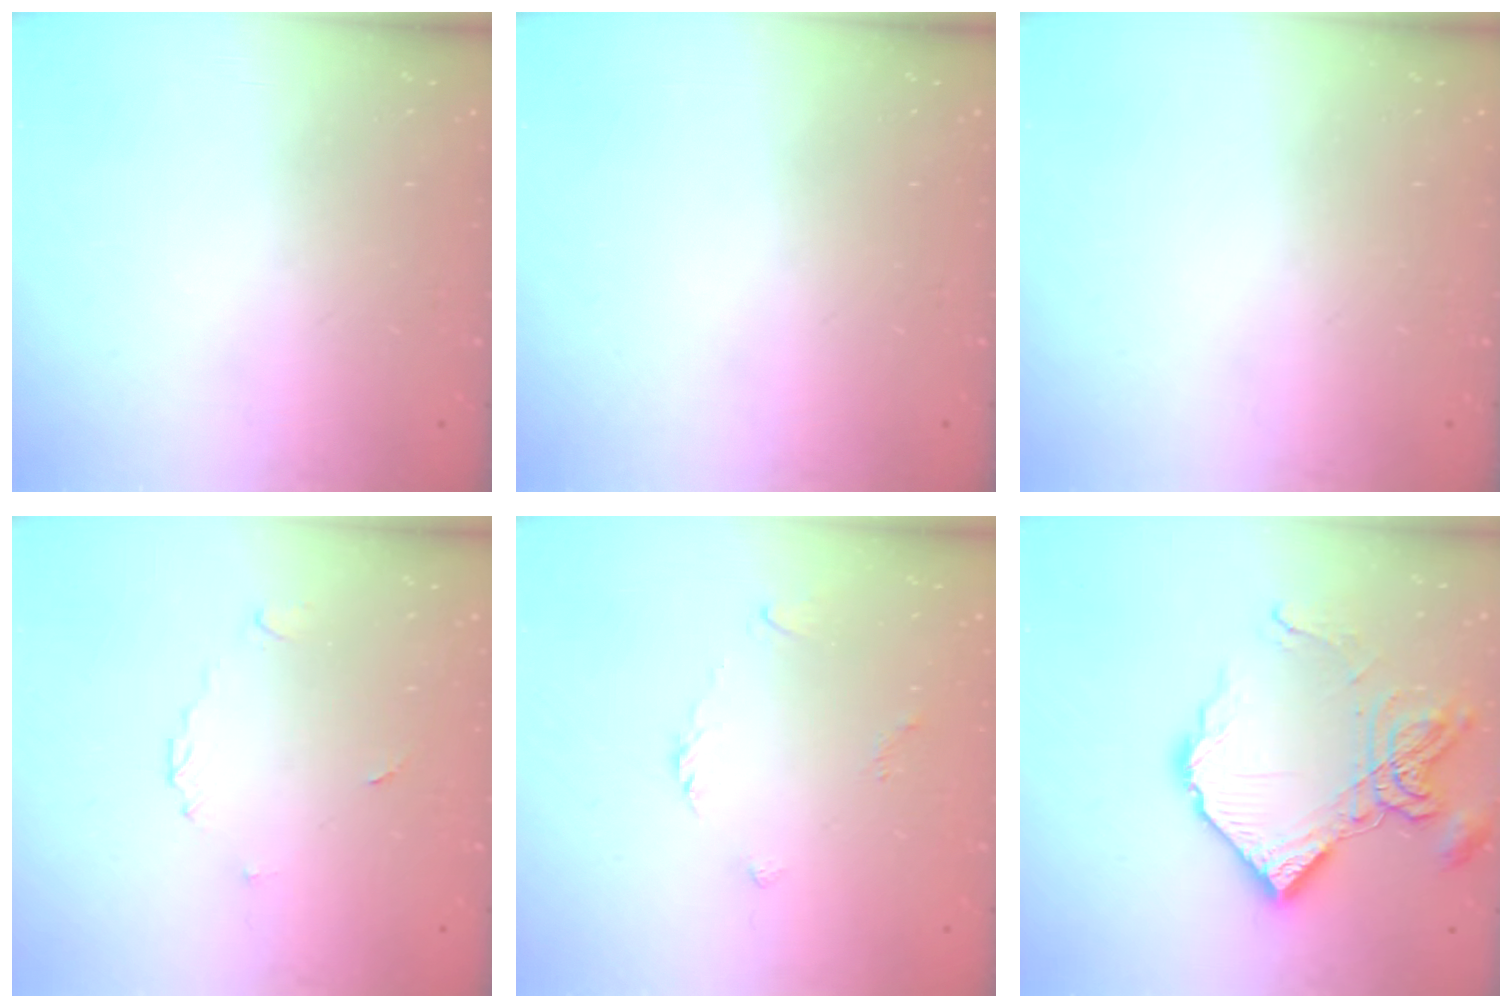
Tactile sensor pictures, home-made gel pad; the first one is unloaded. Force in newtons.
{"total": 0.0}
{"total": 0.0}
{"total": 3.8, "press": 3.8, "slide": 0.4}
{"total": 2.8, "press": 2.7, "slide": 0.7}
{"total": 17.1, "press": 17.0, "slide": 1.8}